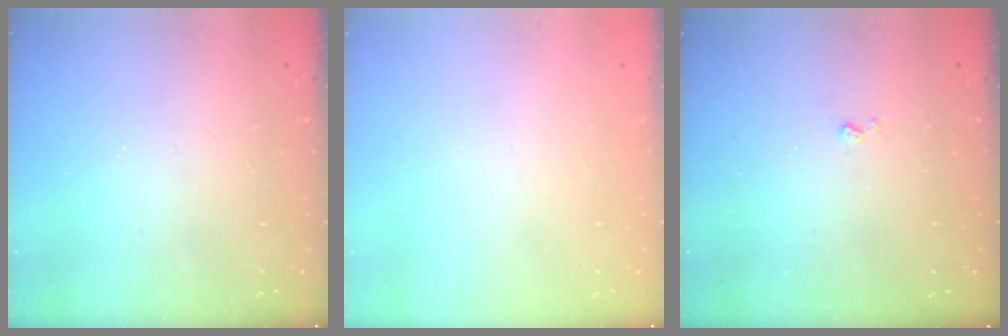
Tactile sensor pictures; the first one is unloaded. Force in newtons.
{"total": 0.0}
{"total": 3.0, "press": 3.0, "slide": 0.5}